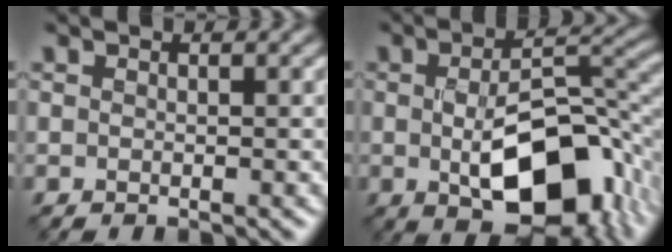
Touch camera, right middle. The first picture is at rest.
{"total": 11.4, "force": [-2.7, 5.4, 9.7], "torque": [-0.150, -0.012, -0.032]}